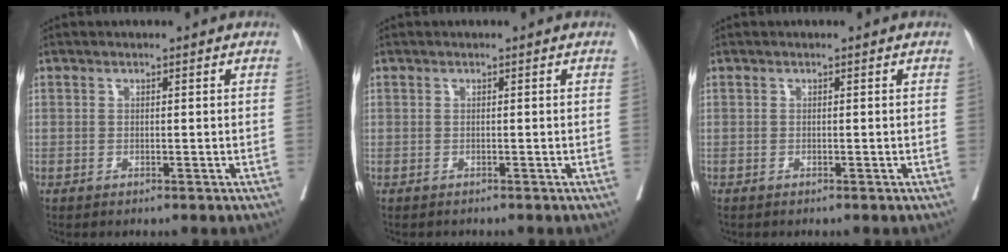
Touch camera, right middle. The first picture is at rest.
{"total": 0.5, "force": [-0.4, 0.3, 0.0], "torque": [-0.006, 0.002, -0.008]}
{"total": 0.0}